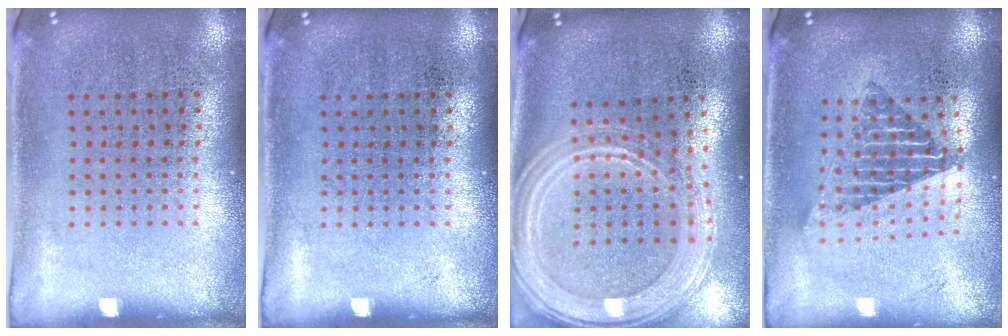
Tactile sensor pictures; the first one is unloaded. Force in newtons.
{"total": 0.0}
{"total": 2.3, "press": 2.1, "slide": 1.1}
{"total": 1.7, "press": 1.4, "slide": 1.0}